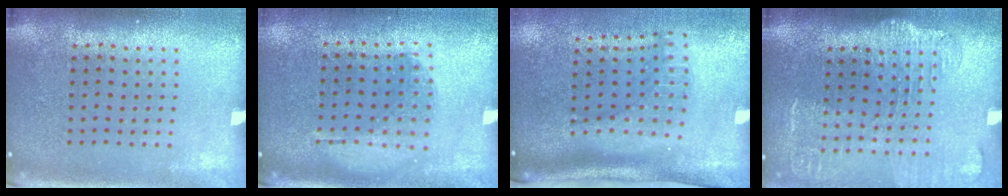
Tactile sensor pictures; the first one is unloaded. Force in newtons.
{"total": 1.0, "press": 0.9, "slide": 0.4}
{"total": 2.3, "press": 1.6, "slide": 1.7}
{"total": 1.9, "press": 1.6, "slide": 1.1}